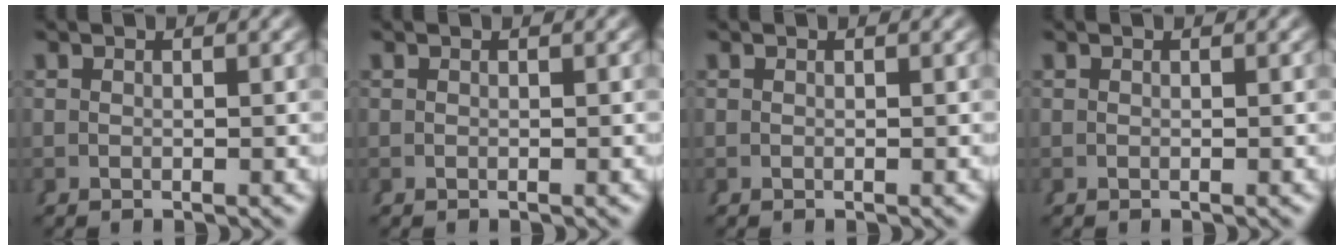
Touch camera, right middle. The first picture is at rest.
{"total": 0.0}
{"total": 0.0}
{"total": 0.0}